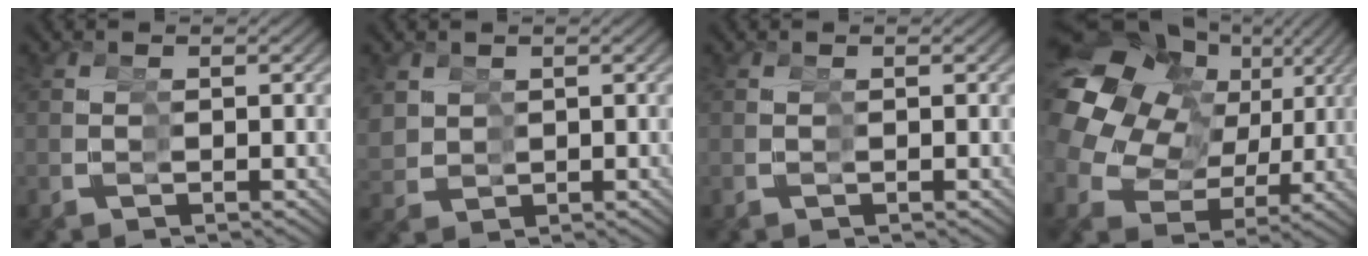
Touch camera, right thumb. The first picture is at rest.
{"total": 2.9, "force": [1.9, 2.2, -0.1], "torque": [-0.015, -0.009, 0.042]}
{"total": 0.0}
{"total": 12.8, "force": [3.8, 8.5, 8.8], "torque": [-0.179, 0.017, 0.059]}